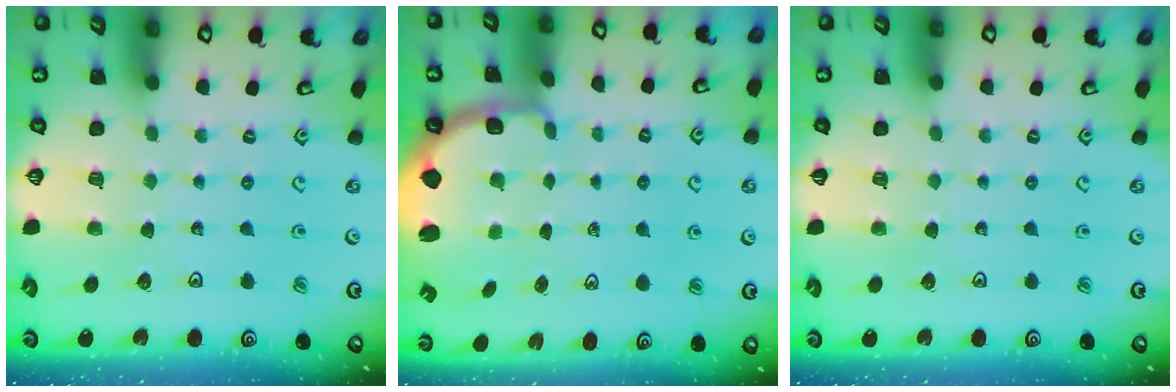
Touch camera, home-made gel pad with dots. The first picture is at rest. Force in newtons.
{"total": 2.5, "press": 1.1, "slide": 2.2}
{"total": 0.0}